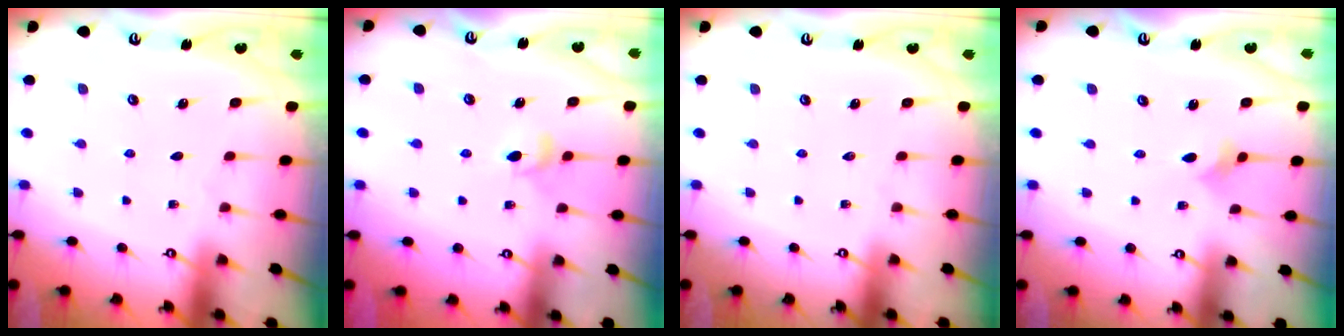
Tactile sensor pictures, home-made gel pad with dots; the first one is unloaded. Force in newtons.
{"total": 4.3, "press": 4.2, "slide": 0.6}
{"total": 0.0}
{"total": 1.8, "press": 1.7, "slide": 0.5}